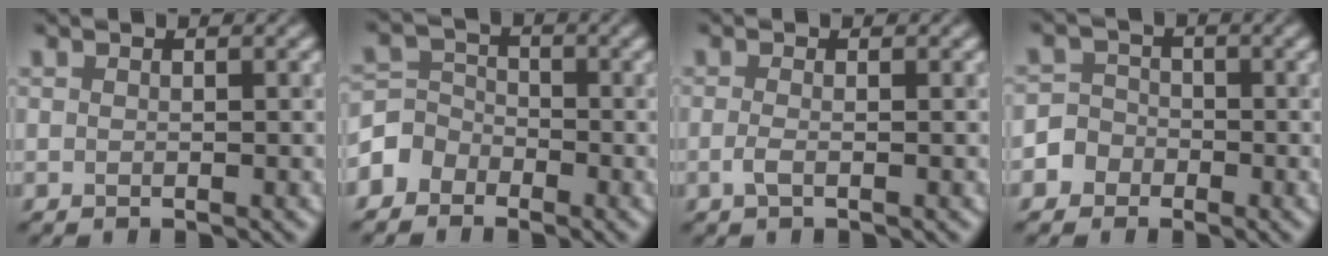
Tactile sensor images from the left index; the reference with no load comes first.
{"total": 2.9, "force": [-1.9, 2.2, 0.2], "torque": [-0.008, 0.012, -0.049]}
{"total": 1.1, "force": [-0.4, 0.3, 1.0], "torque": [-0.023, -0.001, -0.011]}
{"total": 3.2, "force": [-1.6, 2.7, 0.2], "torque": [0.022, 0.005, -0.039]}